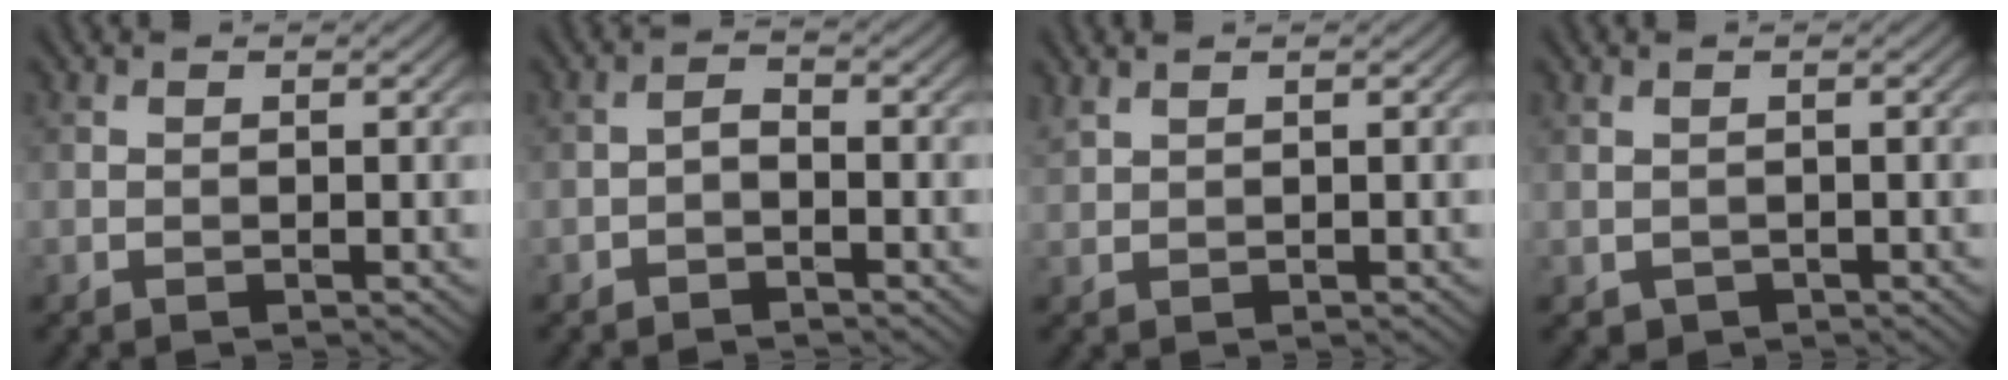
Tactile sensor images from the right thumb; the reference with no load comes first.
{"total": 1.6, "force": [-1.1, 0.7, 1.0], "torque": [-0.018, 0.004, -0.026]}
{"total": 1.3, "force": [1.2, 0.2, 0.6], "torque": [-0.021, 0.005, 0.029]}
{"total": 0.7, "force": [-0.2, 0.6, 0.3], "torque": [-0.012, -0.005, 0.002]}